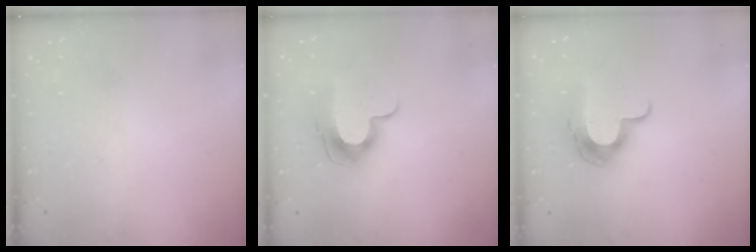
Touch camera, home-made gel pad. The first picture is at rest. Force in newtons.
{"total": 10.8, "press": 10.7, "slide": 1.0}
{"total": 11.6, "press": 11.6, "slide": 0.2}